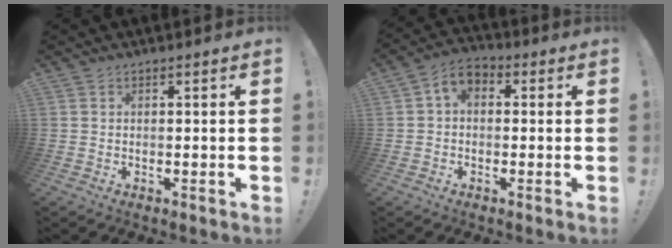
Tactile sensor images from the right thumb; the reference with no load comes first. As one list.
[{"total": 4.8, "force": [-0.1, 3.4, 3.4], "torque": [-0.066, 0.005, 0.000]}]